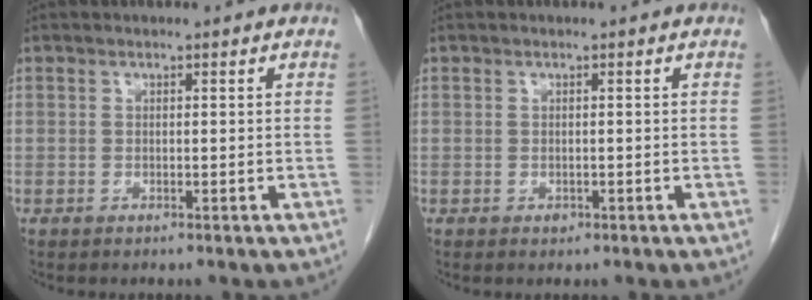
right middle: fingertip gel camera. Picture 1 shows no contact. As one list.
[{"total": 0.5, "force": [-0.3, 0.4, 0.2], "torque": [-0.004, 0.001, -0.004]}]